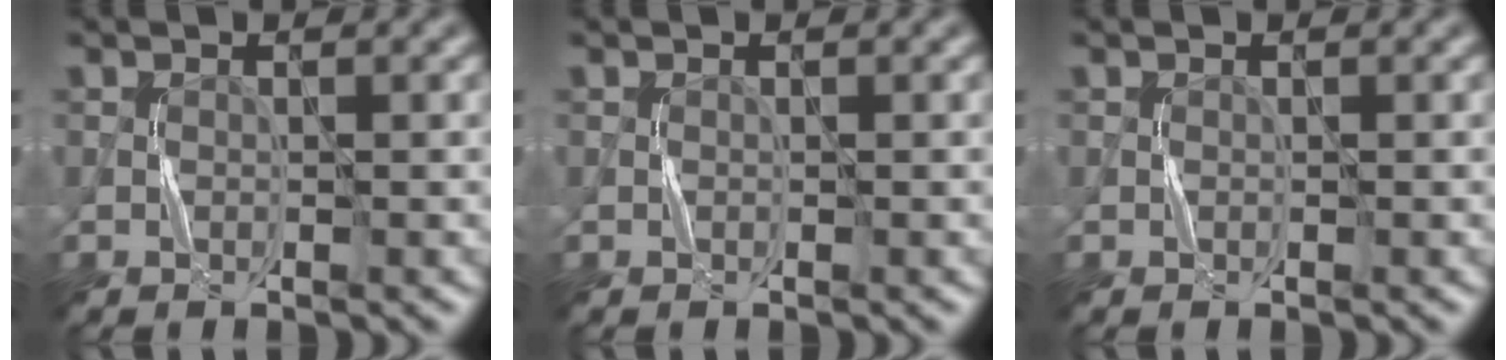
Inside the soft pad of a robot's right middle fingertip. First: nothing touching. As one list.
[{"total": 0.0}, {"total": 0.0}]